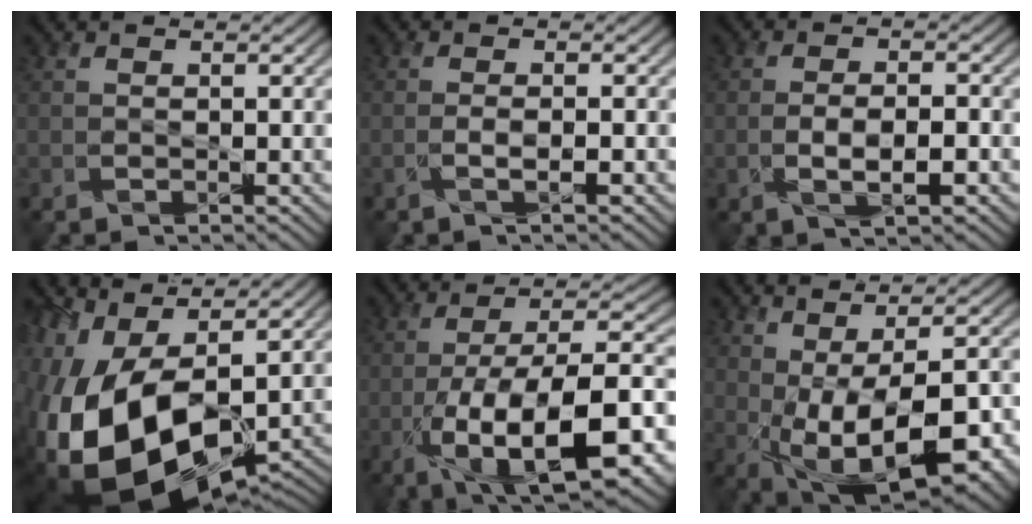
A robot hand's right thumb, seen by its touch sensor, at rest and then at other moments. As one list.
[{"total": 1.7, "force": [-1.0, 0.0, 1.4], "torque": [-0.029, 0.003, -0.023]}, {"total": 4.4, "force": [-1.7, 1.6, 3.7], "torque": [-0.070, -0.004, -0.031]}, {"total": 18.2, "force": [-3.9, 9.7, 14.9], "torque": [-0.317, -0.029, -0.054]}, {"total": 16.6, "force": [-6.2, 5.8, 14.3], "torque": [-0.227, 0.003, -0.104]}, {"total": 14.1, "force": [-2.4, 6.3, 12.3], "torque": [-0.181, -0.008, -0.013]}]